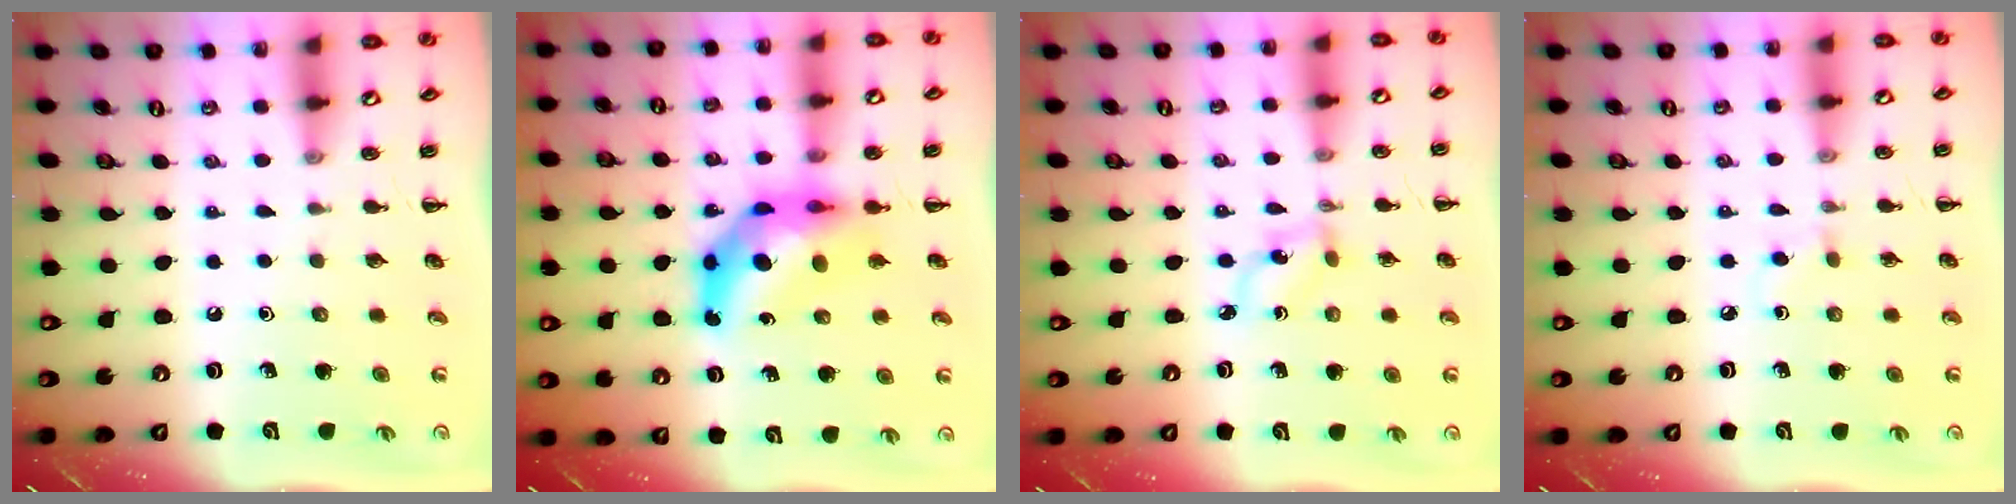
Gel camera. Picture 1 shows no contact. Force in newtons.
{"total": 10.2, "press": 9.7, "slide": 3.2}
{"total": 1.8, "press": 1.7, "slide": 0.5}
{"total": 2.7, "press": 2.5, "slide": 0.9}